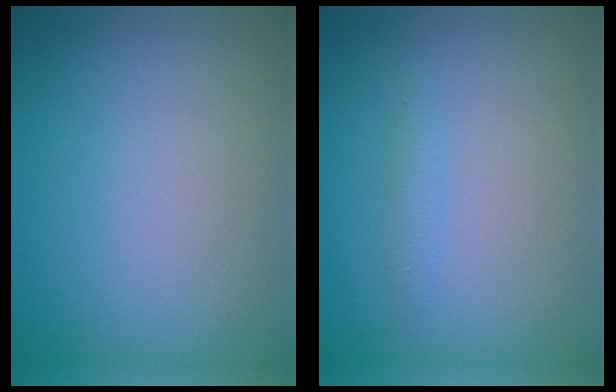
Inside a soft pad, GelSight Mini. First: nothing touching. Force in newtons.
{"total": 0.9, "press": 0.9, "slide": 0.0}